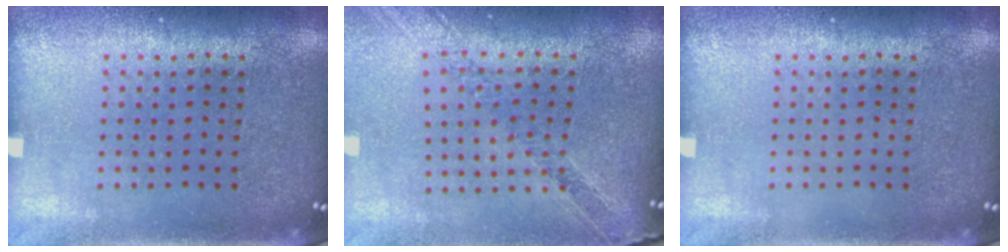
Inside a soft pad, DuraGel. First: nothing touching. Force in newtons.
{"total": 1.1, "press": 1.1, "slide": 0.2}
{"total": 0.0}